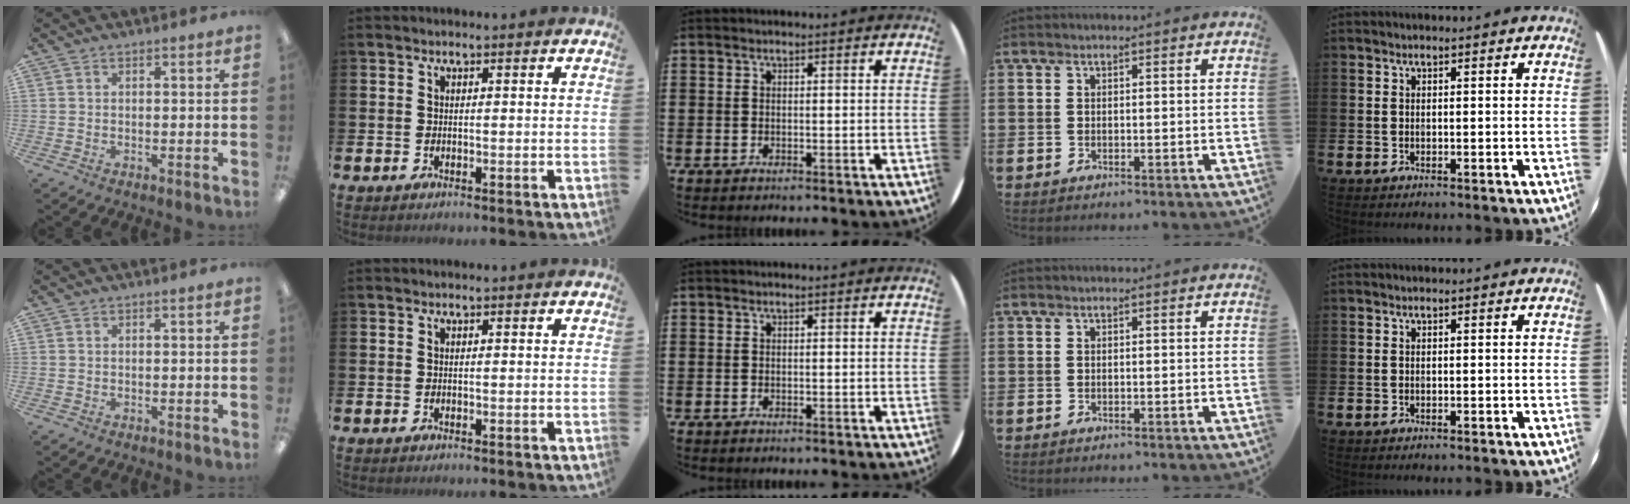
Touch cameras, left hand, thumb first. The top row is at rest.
{}